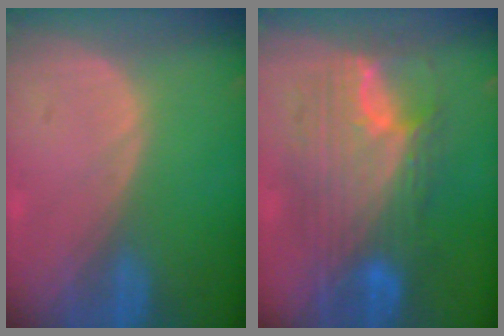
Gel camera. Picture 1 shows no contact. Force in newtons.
{"total": 11.6, "press": 11.6, "slide": 1.0}